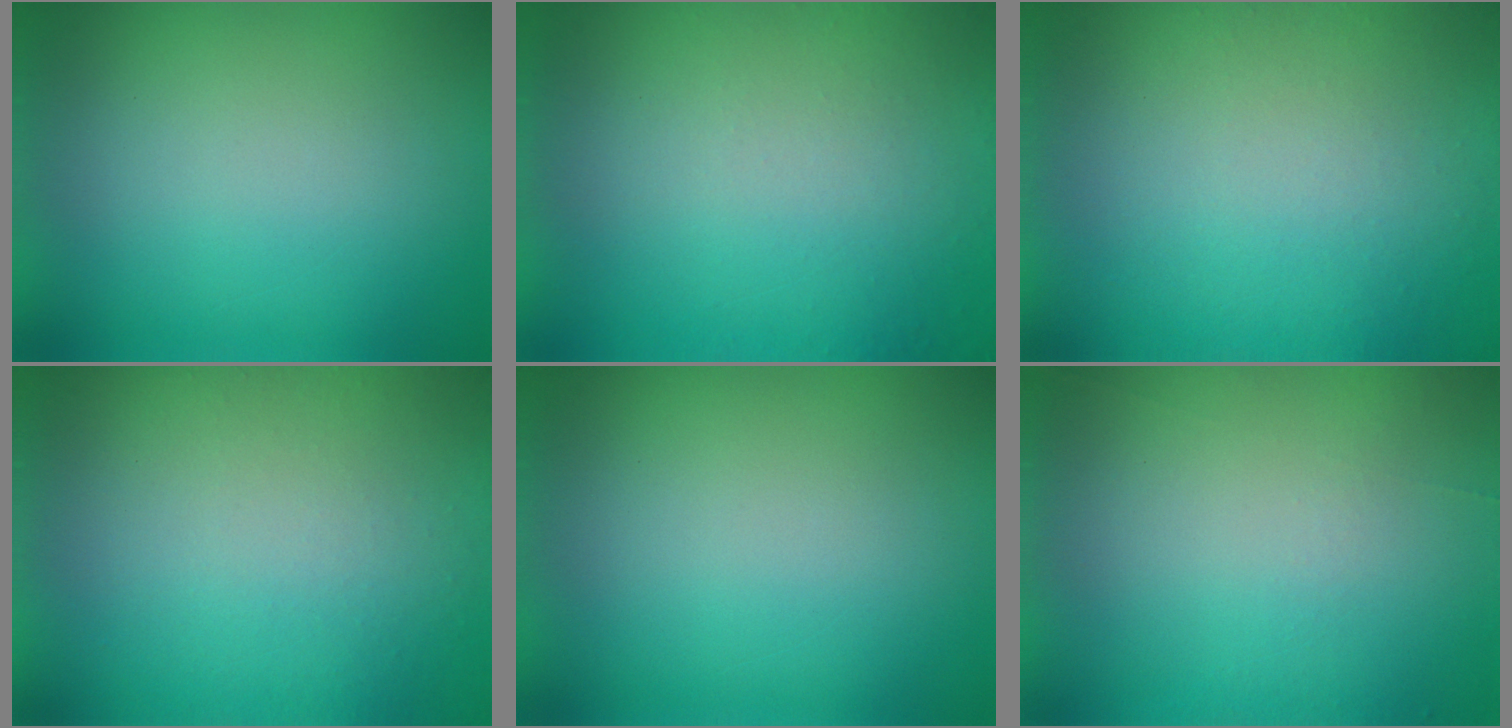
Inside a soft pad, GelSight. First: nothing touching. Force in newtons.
{"total": 4.7}
{"total": 9.5}
{"total": 9.8}
{"total": 0.0}
{"total": 4.5}